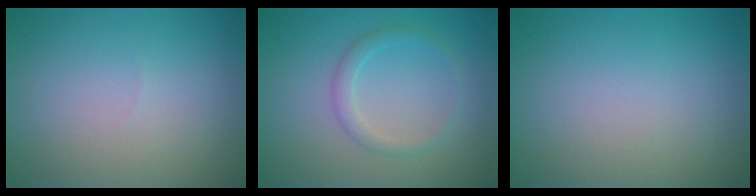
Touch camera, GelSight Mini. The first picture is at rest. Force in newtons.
{"total": 1.7, "press": 1.7, "slide": 0.1}
{"total": 0.0}